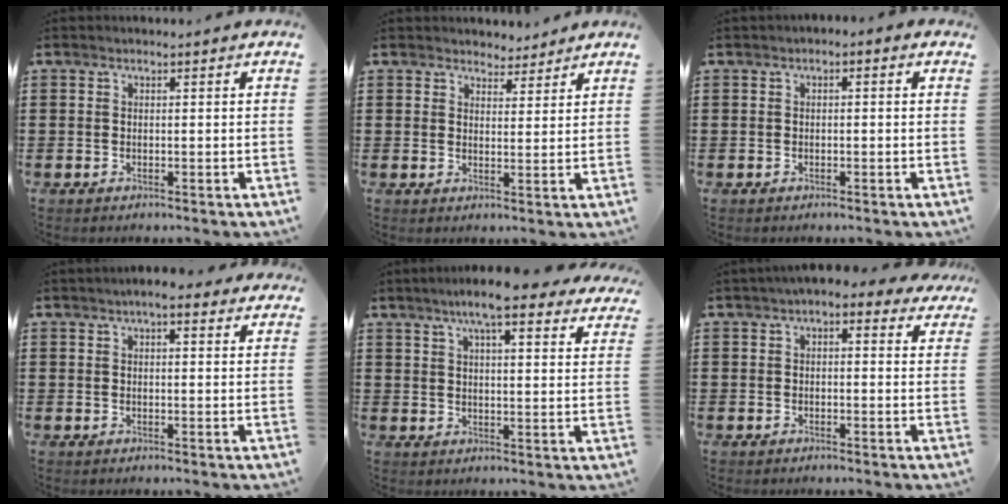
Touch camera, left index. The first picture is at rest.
{"total": 3.4, "force": [3.2, 1.3, 0.0], "torque": [-0.012, -0.002, 0.060]}
{"total": 0.8, "force": [-0.6, 0.6, 0.2], "torque": [-0.007, 0.001, -0.013]}
{"total": 3.6, "force": [2.7, 0.8, 2.2], "torque": [-0.050, 0.003, 0.047]}
{"total": 8.3, "force": [6.8, 0.9, 4.8], "torque": [-0.095, -0.018, 0.118]}
{"total": 2.7, "force": [1.6, 1.4, 1.7], "torque": [-0.040, 0.004, 0.027]}